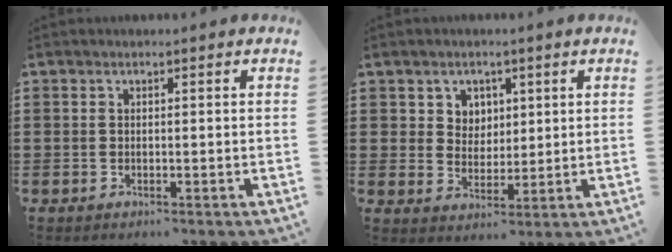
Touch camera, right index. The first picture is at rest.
{"total": 4.0, "force": [1.9, 3.4, 0.4], "torque": [-0.018, 0.009, 0.033]}